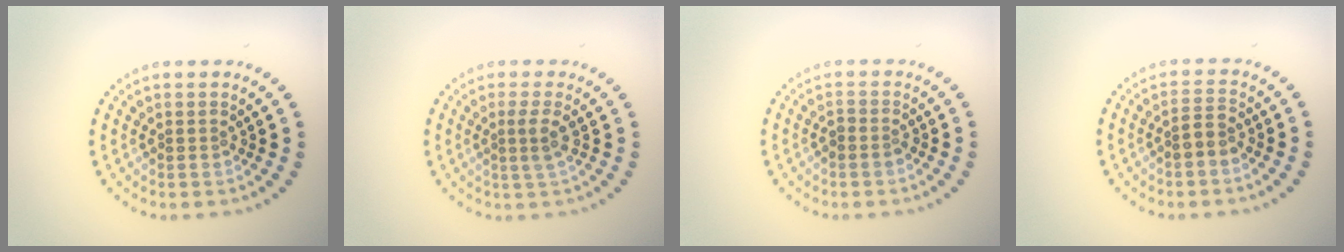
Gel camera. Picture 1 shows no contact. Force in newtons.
{"total": 1.8, "press": 1.3, "slide": 1.2}
{"total": 1.1, "press": 0.9, "slide": 0.5}
{"total": 1.6, "press": 1.4, "slide": 0.7}